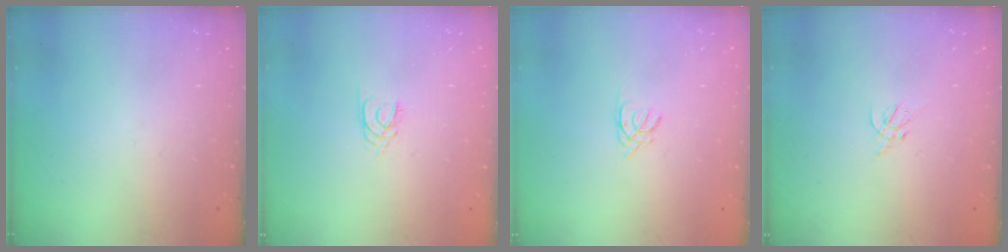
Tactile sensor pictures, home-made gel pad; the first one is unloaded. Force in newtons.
{"total": 2.4, "press": 2.4, "slide": 0.3}
{"total": 1.7, "press": 1.7, "slide": 0.3}
{"total": 1.4, "press": 1.3, "slide": 0.5}